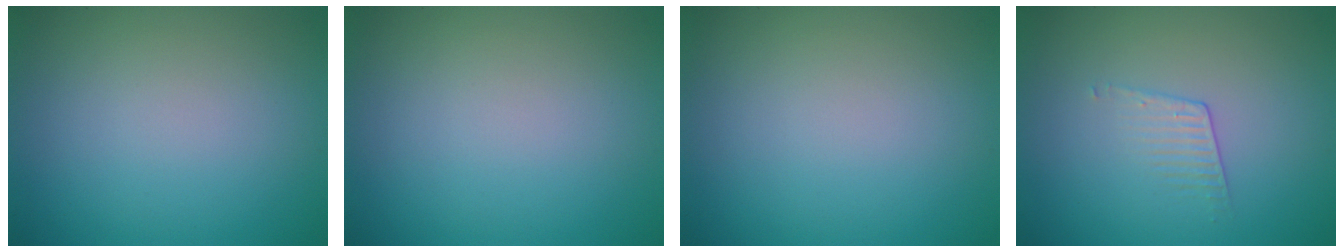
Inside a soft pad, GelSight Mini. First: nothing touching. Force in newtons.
{"total": 0.0}
{"total": 0.0}
{"total": 1.1, "press": 0.4, "slide": 1.1}